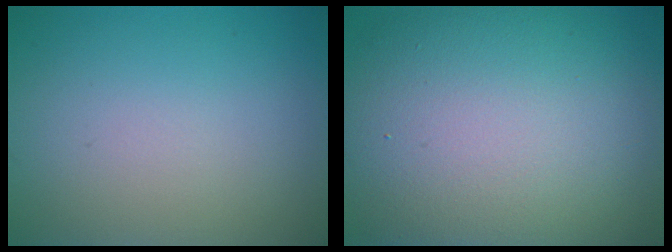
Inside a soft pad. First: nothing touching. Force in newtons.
{"total": 15.3, "press": 15.3, "slide": 0.6}